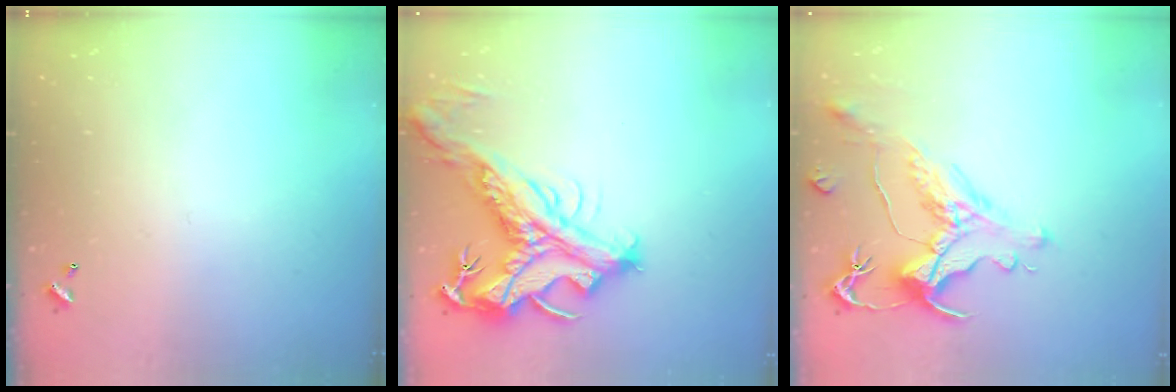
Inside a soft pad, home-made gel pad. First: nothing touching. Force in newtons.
{"total": 9.3, "press": 9.1, "slide": 2.0}
{"total": 1.3, "press": 0.1, "slide": 1.3}